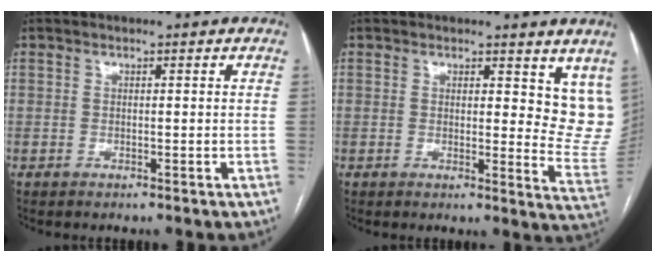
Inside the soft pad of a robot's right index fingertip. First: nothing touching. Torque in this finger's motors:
{"motor_torque": [0.19, 0.19, 0.01, 0.00]}